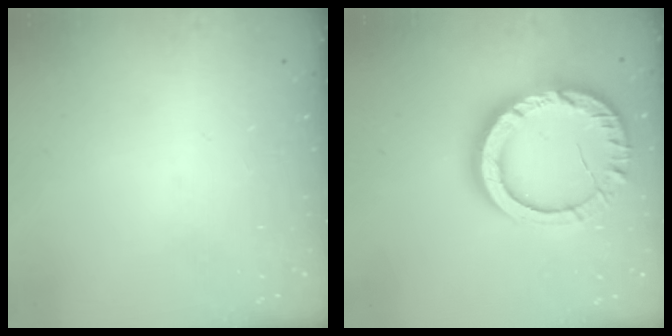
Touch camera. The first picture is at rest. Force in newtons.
{"total": 18.3, "press": 18.2, "slide": 1.7}